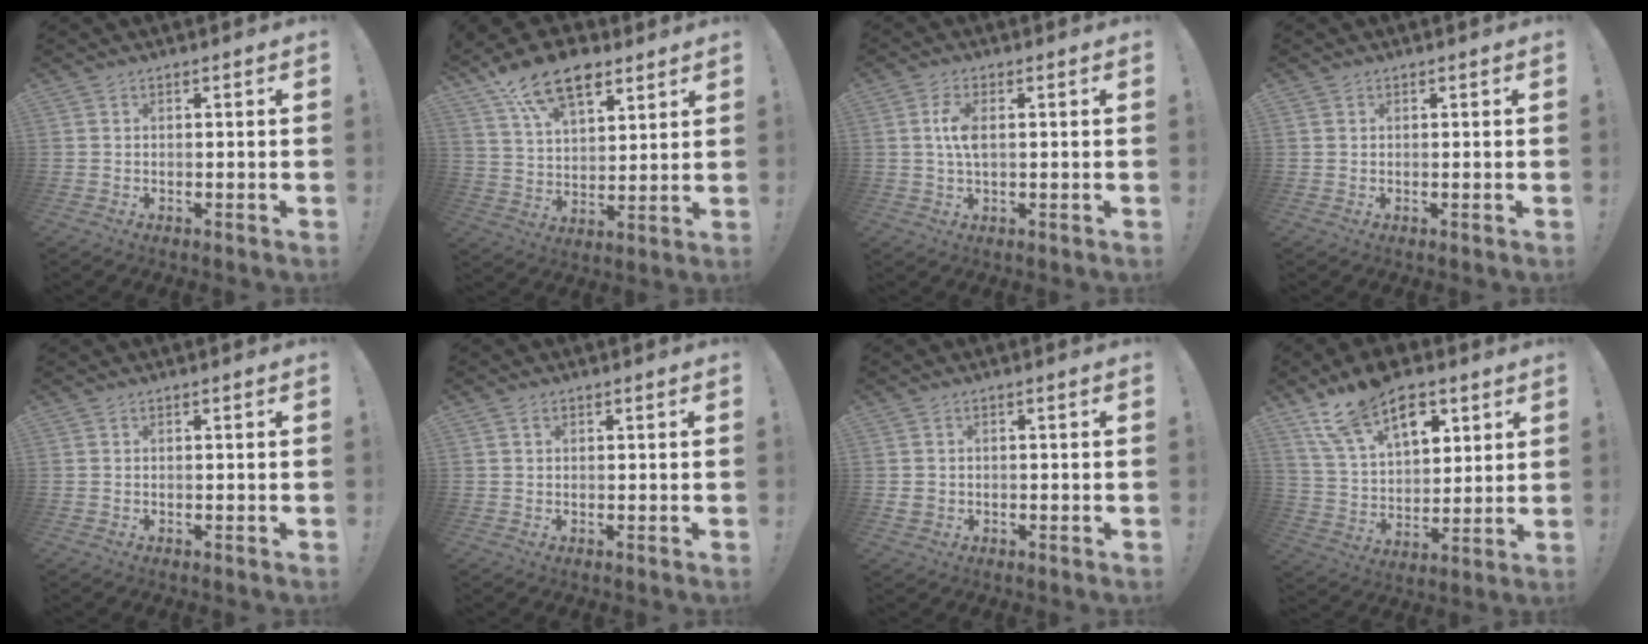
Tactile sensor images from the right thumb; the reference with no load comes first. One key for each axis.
{"total": 15.2, "fx": 9.8, "fy": 8.2, "fz": 8.2, "tx": -0.143, "ty": -0.052, "tz": 0.182}
{"total": 5.7, "fx": 0.6, "fy": 2.7, "fz": 5.0, "tx": -0.094, "ty": -0.003, "tz": 0.005}
{"total": 0.0}
{"total": 0.0}
{"total": 1.2, "fx": 0.5, "fy": 0.9, "fz": 0.6, "tx": -0.007, "ty": 0.001, "tz": 0.008}
{"total": 1.9, "fx": -0.4, "fy": 1.7, "fz": 0.7, "tx": -0.011, "ty": 0.003, "tz": -0.006}
{"total": 18.1, "fx": 10.5, "fy": 10.4, "fz": 10.3, "tx": -0.160, "ty": -0.066, "tz": 0.192}